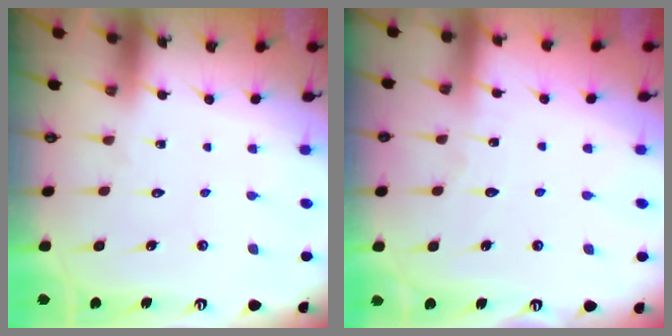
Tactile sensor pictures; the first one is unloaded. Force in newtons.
{"total": 3.0, "press": 2.9, "slide": 0.3}